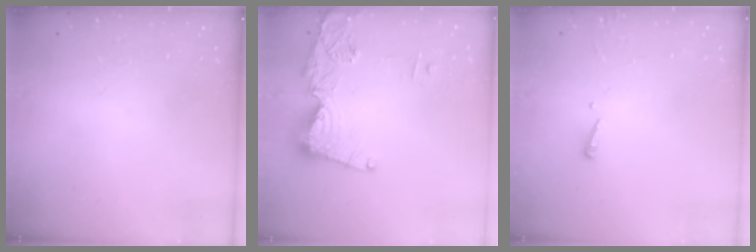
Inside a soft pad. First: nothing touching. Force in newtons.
{"total": 13.6, "press": 13.5, "slide": 1.8}
{"total": 2.4, "press": 2.4, "slide": 0.2}